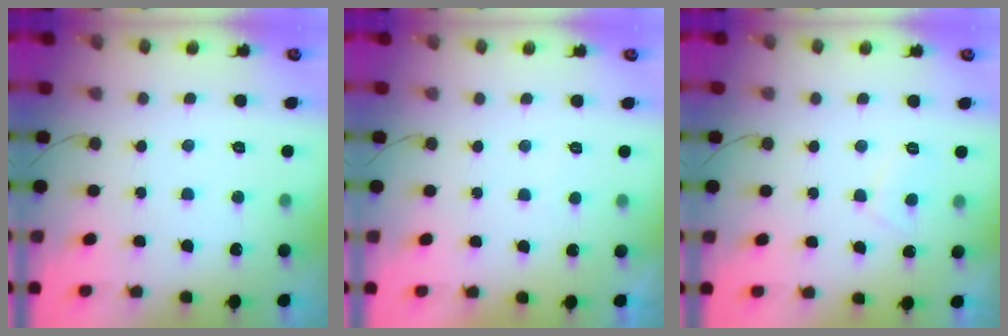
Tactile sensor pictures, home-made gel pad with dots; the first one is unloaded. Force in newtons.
{"total": 0.0}
{"total": 2.7, "press": 2.6, "slide": 0.8}